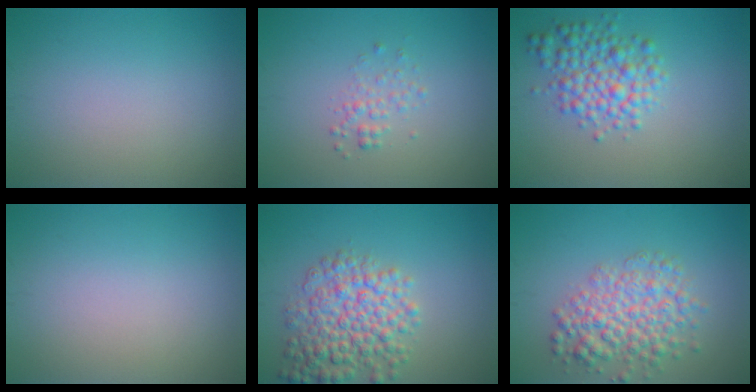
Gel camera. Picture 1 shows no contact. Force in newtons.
{"total": 1.4, "press": 1.4, "slide": 0.1}
{"total": 4.5, "press": 4.5, "slide": 0.1}
{"total": 0.0}
{"total": 6.2, "press": 6.2, "slide": 0.2}
{"total": 5.2, "press": 5.2, "slide": 0.2}